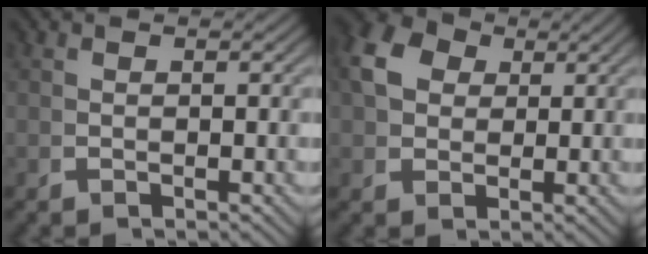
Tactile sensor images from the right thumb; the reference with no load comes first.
{"total": 7.1, "force": [2.9, 5.3, 3.7], "torque": [-0.082, 0.001, 0.050]}